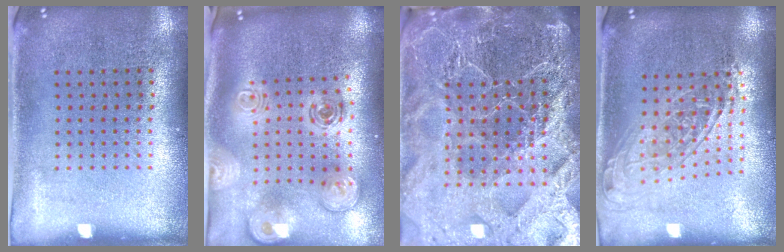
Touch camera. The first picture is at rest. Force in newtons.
{"total": 2.6, "press": 1.9, "slide": 1.8}
{"total": 6.4, "press": 5.5, "slide": 3.3}
{"total": 1.6, "press": 1.3, "slide": 0.9}